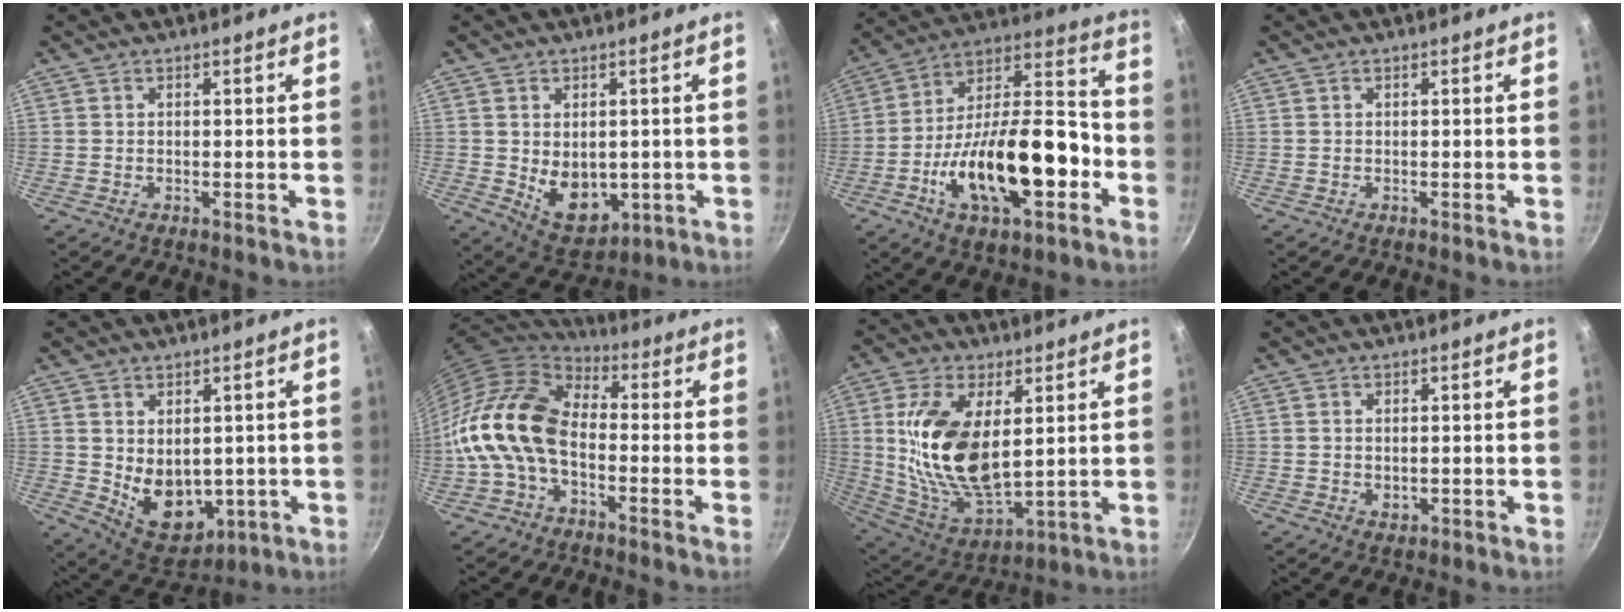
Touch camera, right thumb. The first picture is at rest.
{"total": 9.4, "force": [-0.5, 6.7, 6.5], "torque": [-0.078, -0.015, 0.016]}
{"total": 24.3, "force": [-7.5, 11.0, 20.3], "torque": [-0.311, 0.053, -0.123]}
{"total": 0.0}
{"total": 10.9, "force": [0.1, 7.8, 7.6], "torque": [-0.090, -0.024, 0.030]}
{"total": 14.6, "force": [-3.4, 9.3, 10.7], "torque": [-0.184, 0.043, -0.087]}
{"total": 18.8, "force": [3.7, 9.7, 15.6], "torque": [-0.292, -0.025, 0.083]}
{"total": 1.8, "force": [0.1, 1.2, 1.3], "torque": [-0.019, -0.002, 0.002]}